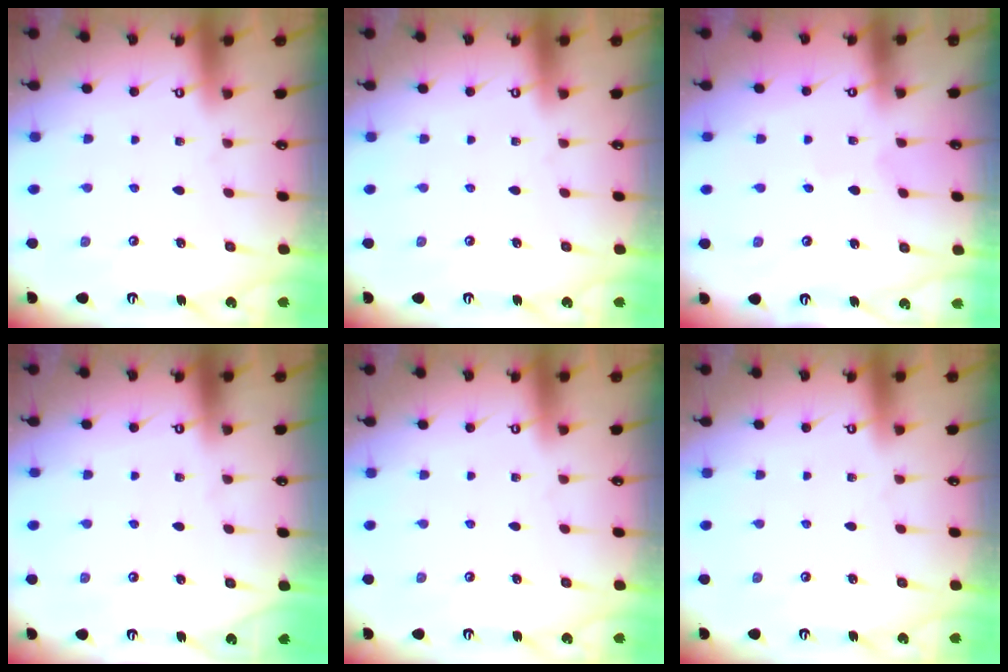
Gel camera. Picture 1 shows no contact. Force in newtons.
{"total": 0.0}
{"total": 2.6, "press": 2.6, "slide": 0.3}
{"total": 0.0}
{"total": 0.0}
{"total": 0.0}